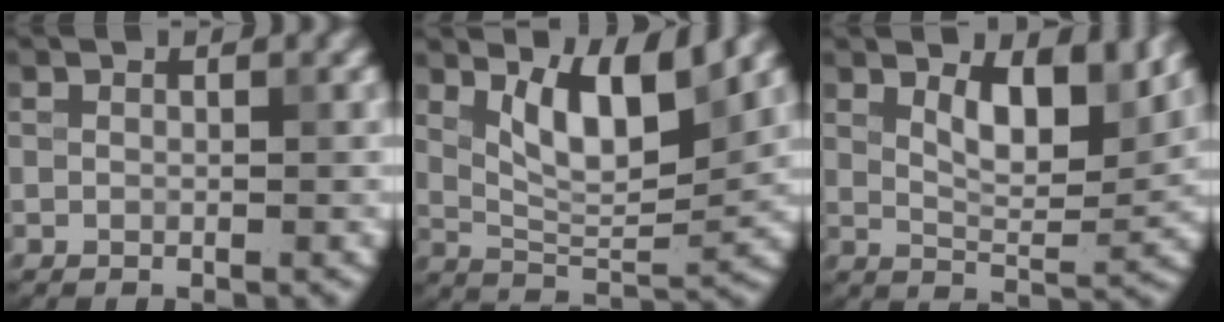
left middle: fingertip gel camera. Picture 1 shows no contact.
{"total": 6.3, "force": [3.0, 1.9, 5.2], "torque": [-0.090, -0.009, 0.054]}
{"total": 5.1, "force": [2.4, 1.9, 4.1], "torque": [-0.072, -0.007, 0.040]}